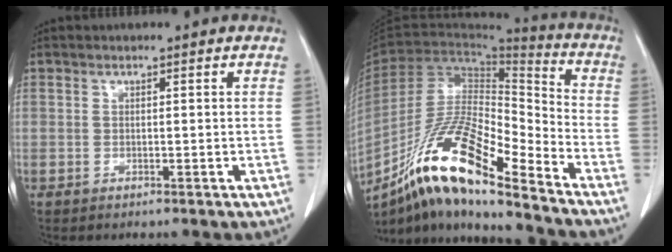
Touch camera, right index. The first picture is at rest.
{"total": 18.6, "force": [-13.1, 2.2, 13.0], "torque": [-0.246, -0.007, -0.236]}